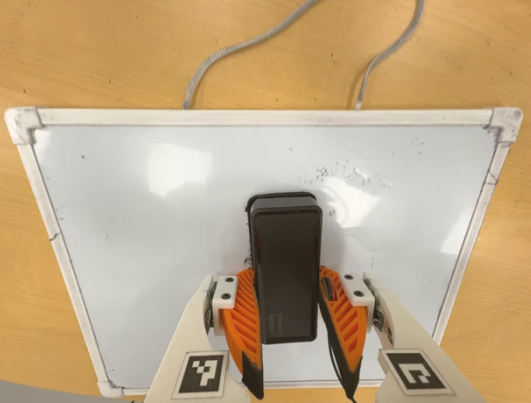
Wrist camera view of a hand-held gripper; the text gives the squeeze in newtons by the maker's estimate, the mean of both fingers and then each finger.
{"total": 16.8, "left": 18.0, "right": 15.6}